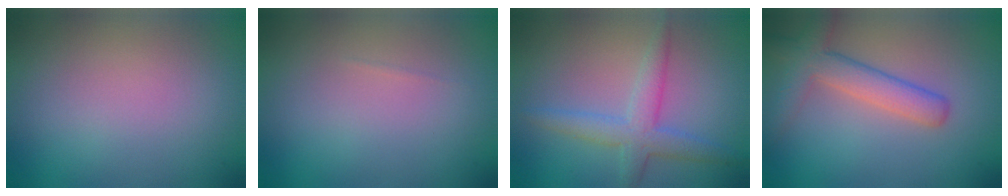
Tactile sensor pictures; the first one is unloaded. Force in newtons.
{"total": 0.0}
{"total": 3.5, "press": 3.5, "slide": 0.1}
{"total": 4.3, "press": 4.3, "slide": 0.2}